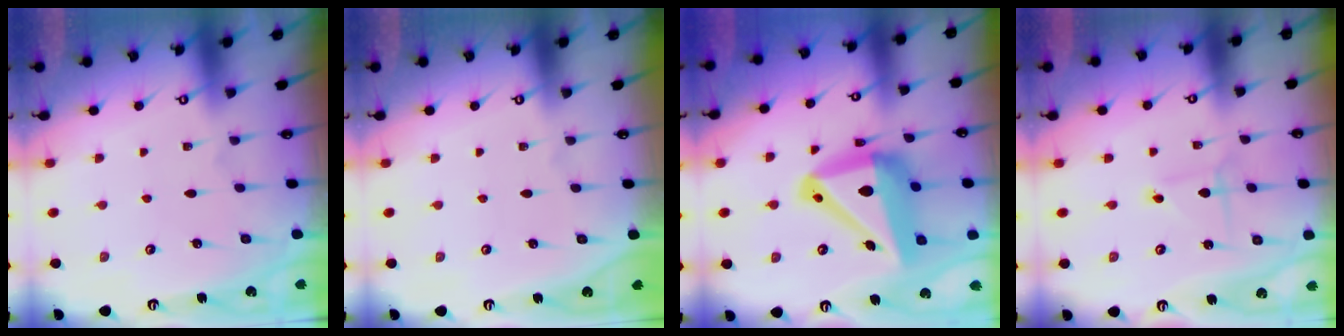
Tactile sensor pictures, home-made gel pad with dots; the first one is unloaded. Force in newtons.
{"total": 0.0}
{"total": 19.5, "press": 19.3, "slide": 2.9}
{"total": 0.9, "press": 0.9, "slide": 0.0}